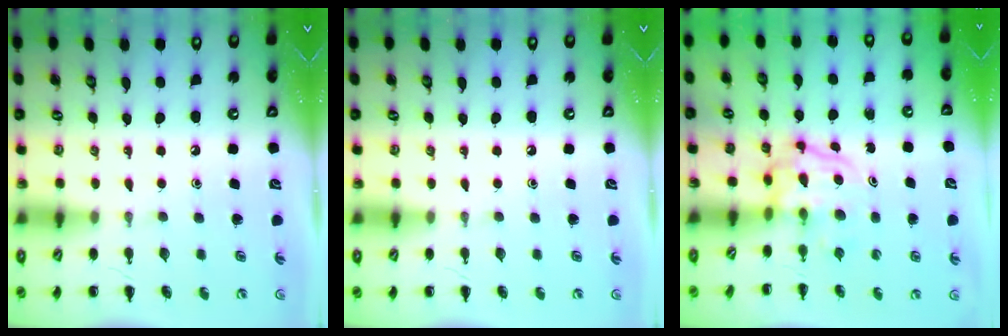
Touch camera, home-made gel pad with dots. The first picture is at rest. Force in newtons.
{"total": 0.0}
{"total": 3.8, "press": 3.7, "slide": 0.4}